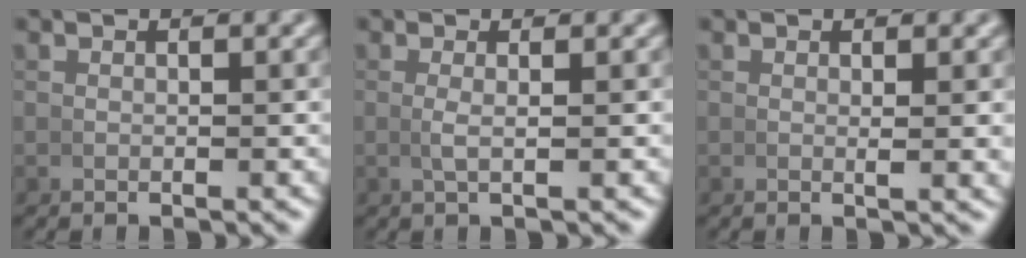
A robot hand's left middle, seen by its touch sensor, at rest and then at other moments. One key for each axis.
{"total": 1.1, "fx": 0.2, "fy": -0.1, "fz": 1.1, "tx": -0.028, "ty": -0.005, "tz": 0.007}
{"total": 0.8, "fx": 0.4, "fy": 0.0, "fz": 0.7, "tx": -0.014, "ty": -0.004, "tz": 0.008}